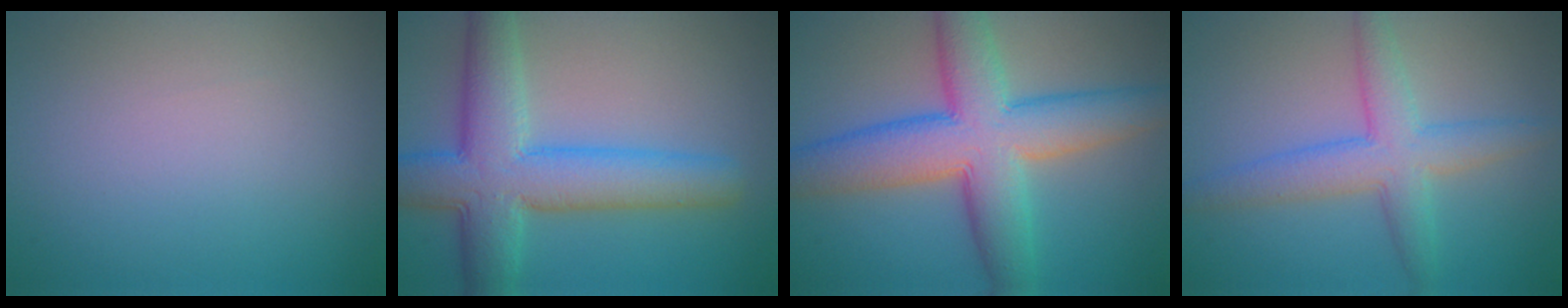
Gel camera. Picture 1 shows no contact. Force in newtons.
{"total": 8.3, "press": 8.3, "slide": 0.3}
{"total": 9.9, "press": 9.9, "slide": 0.4}
{"total": 4.9, "press": 4.9, "slide": 0.1}